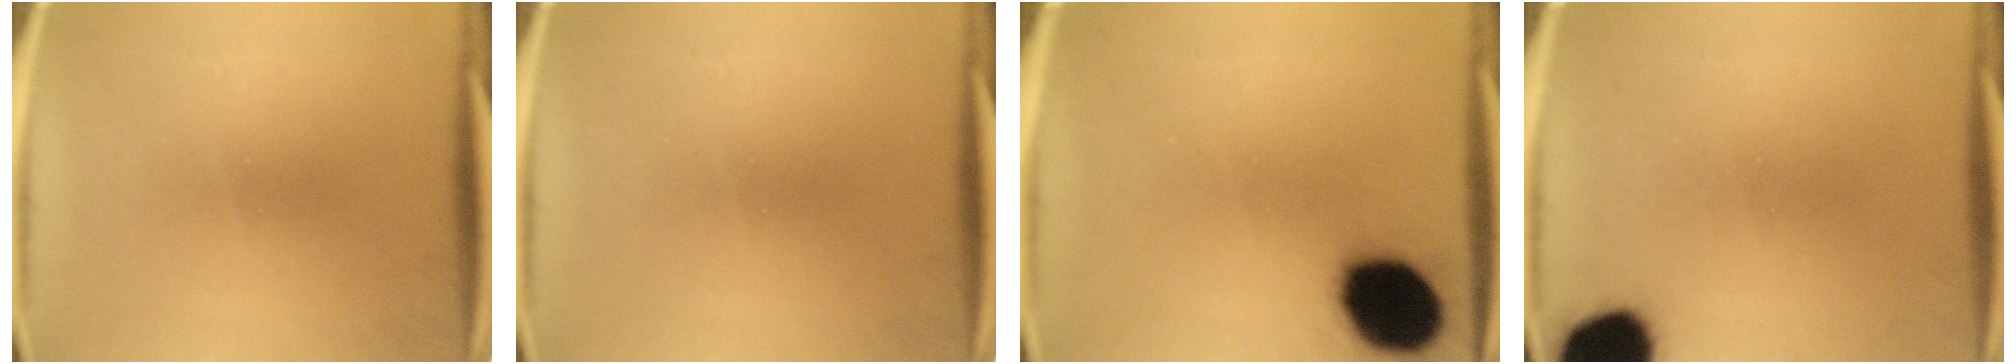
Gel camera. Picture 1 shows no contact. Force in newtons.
{"total": 0.0}
{"total": 17.4}
{"total": 13.5}